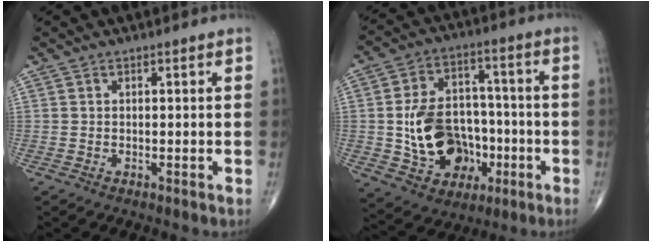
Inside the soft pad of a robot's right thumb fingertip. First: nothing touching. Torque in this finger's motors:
{"motor_torque": [-0.19, 0.66, 0.76, 0.28, 0.13]}